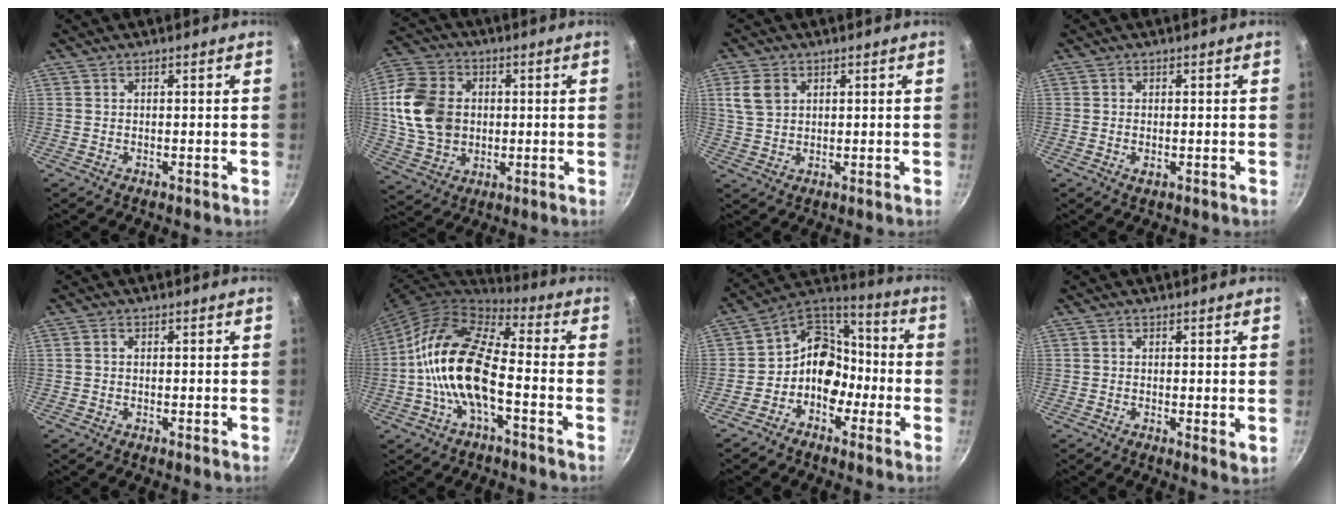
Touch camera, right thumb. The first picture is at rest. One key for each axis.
{"total": 15.1, "fx": 1.2, "fy": 11.9, "fz": 9.3, "tx": -0.159, "ty": 0.008, "tz": 0.023}
{"total": 5.4, "fx": 1.9, "fy": 3.8, "fz": 3.2, "tx": -0.055, "ty": 0.001, "tz": 0.039}
{"total": 1.1, "fx": -0.2, "fy": 0.6, "fz": 0.8, "tx": -0.016, "ty": -0.001, "tz": -0.004}
{"total": 0.7, "fx": 0.1, "fy": 0.6, "fz": 0.4, "tx": -0.007, "ty": 0.004, "tz": 0.000}
{"total": 16.8, "fx": -3.1, "fy": 7.7, "fz": 14.6, "tx": -0.262, "ty": 0.039, "tz": -0.076}
{"total": 12.1, "fx": -3.7, "fy": 9.8, "fz": 6.0, "tx": -0.038, "ty": 0.062, "tz": -0.085}
{"total": 2.1, "fx": 0.4, "fy": 0.8, "fz": 1.9, "tx": -0.027, "ty": -0.007, "tz": 0.003}